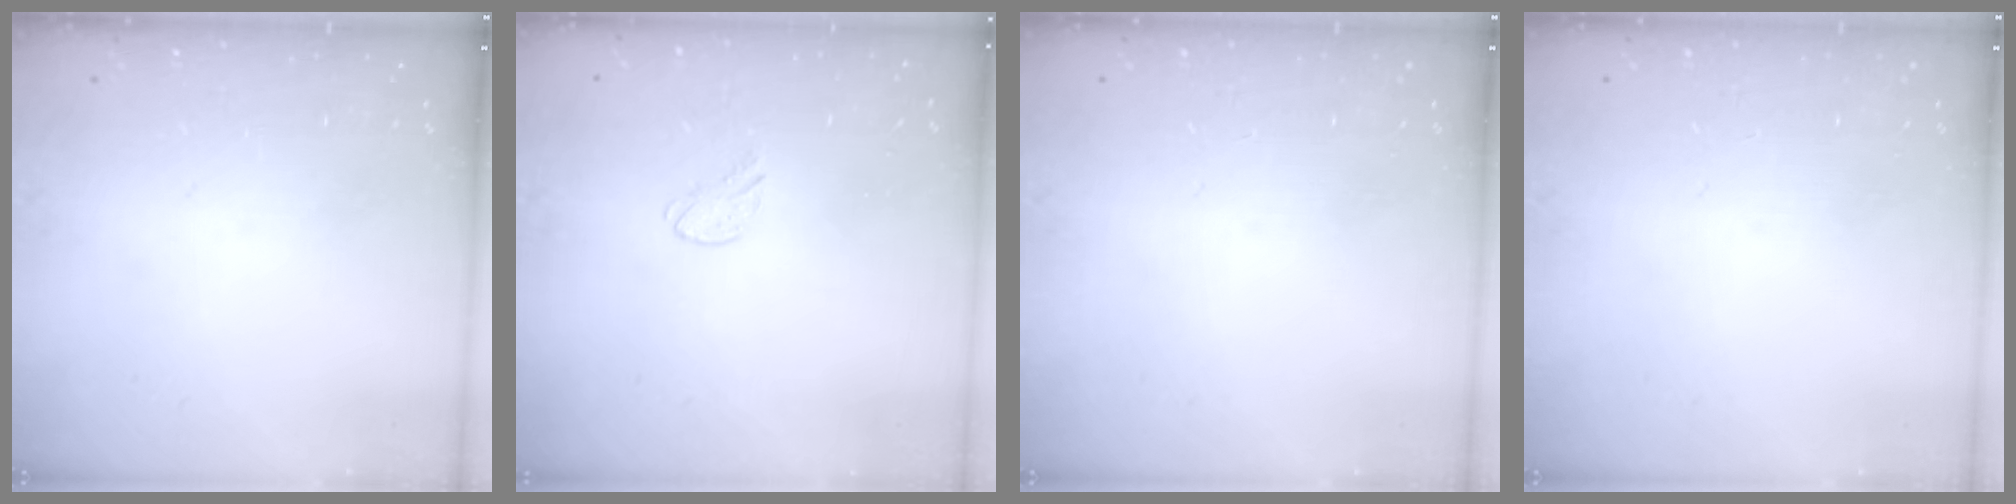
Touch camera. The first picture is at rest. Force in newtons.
{"total": 5.2, "press": 5.1, "slide": 0.6}
{"total": 0.0}
{"total": 0.0}